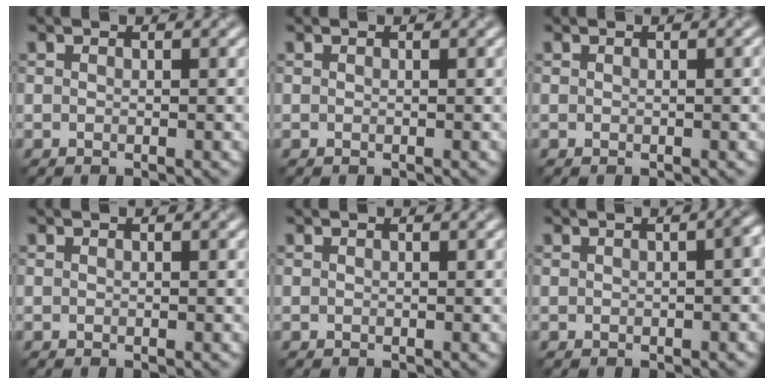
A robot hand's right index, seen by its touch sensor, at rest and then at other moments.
{"total": 0.0}
{"total": 0.9, "force": [0.0, 0.2, 0.9], "torque": [-0.009, 0.004, 0.000]}
{"total": 0.0}
{"total": 0.0}
{"total": 2.4, "force": [0.1, 0.9, 2.2], "torque": [-0.014, 0.008, 0.005]}